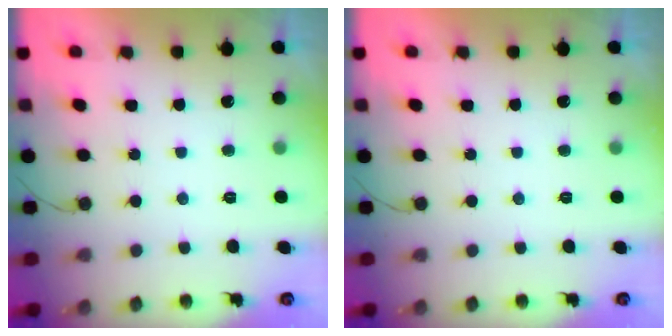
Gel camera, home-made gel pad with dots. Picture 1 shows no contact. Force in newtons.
{"total": 0.0}